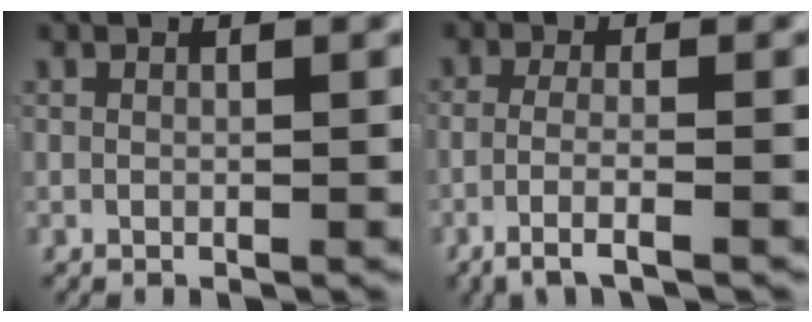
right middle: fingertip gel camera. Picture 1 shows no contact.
{"total": 3.4, "force": [-2.2, 0.6, 2.6], "torque": [-0.057, -0.015, -0.033]}